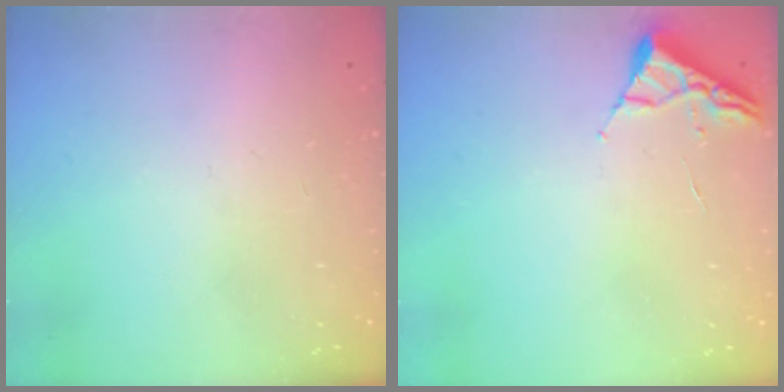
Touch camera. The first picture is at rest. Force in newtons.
{"total": 2.6, "press": 2.6, "slide": 0.3}